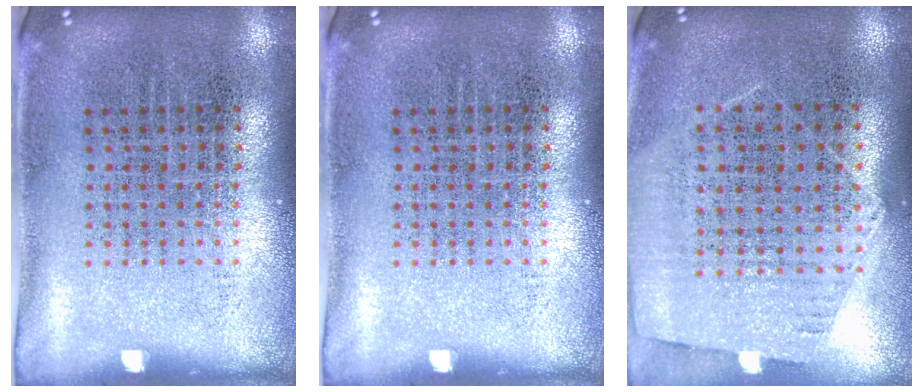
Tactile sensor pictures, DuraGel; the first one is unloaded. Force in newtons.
{"total": 0.0}
{"total": 1.2, "press": 1.1, "slide": 0.5}